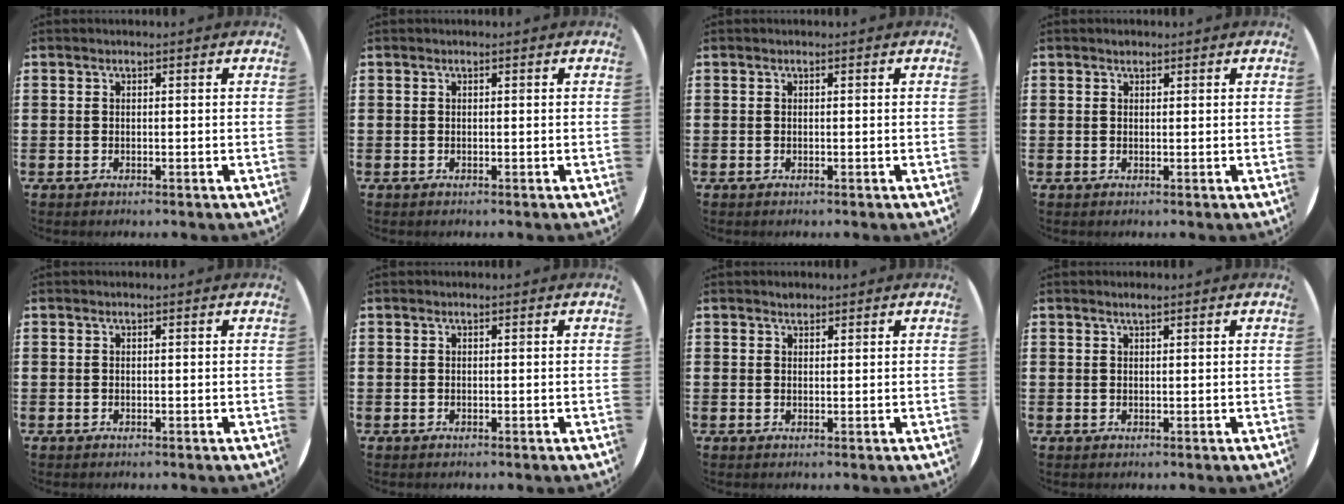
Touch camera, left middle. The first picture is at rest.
{"total": 0.0}
{"total": 0.0}
{"total": 0.6, "force": [0.5, 0.3, 0.0], "torque": [0.007, -0.001, 0.009]}
{"total": 0.0}
{"total": 0.0}
{"total": 0.9, "force": [0.9, 0.4, 0.0], "torque": [0.006, -0.002, 0.015]}
{"total": 0.9, "force": [0.8, 0.0, 0.4], "torque": [-0.008, 0.000, 0.014]}